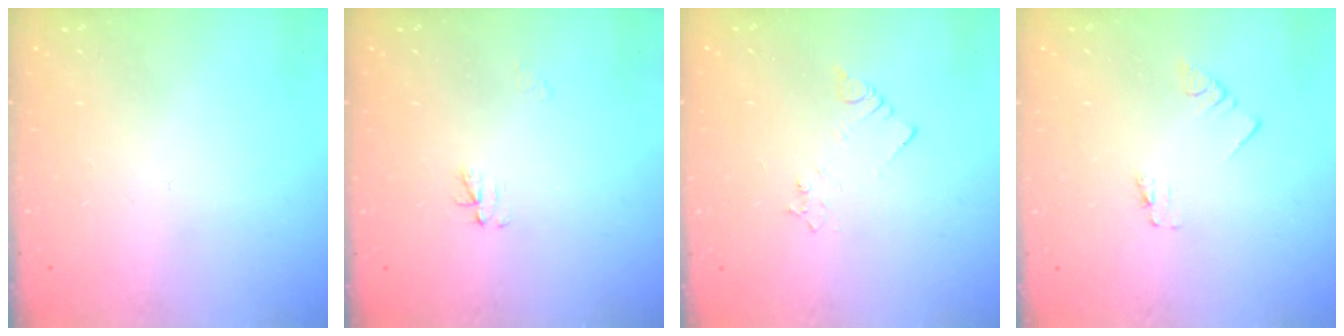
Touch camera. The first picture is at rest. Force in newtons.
{"total": 3.0, "press": 3.0, "slide": 0.4}
{"total": 2.1, "press": 2.1, "slide": 0.3}
{"total": 0.0}